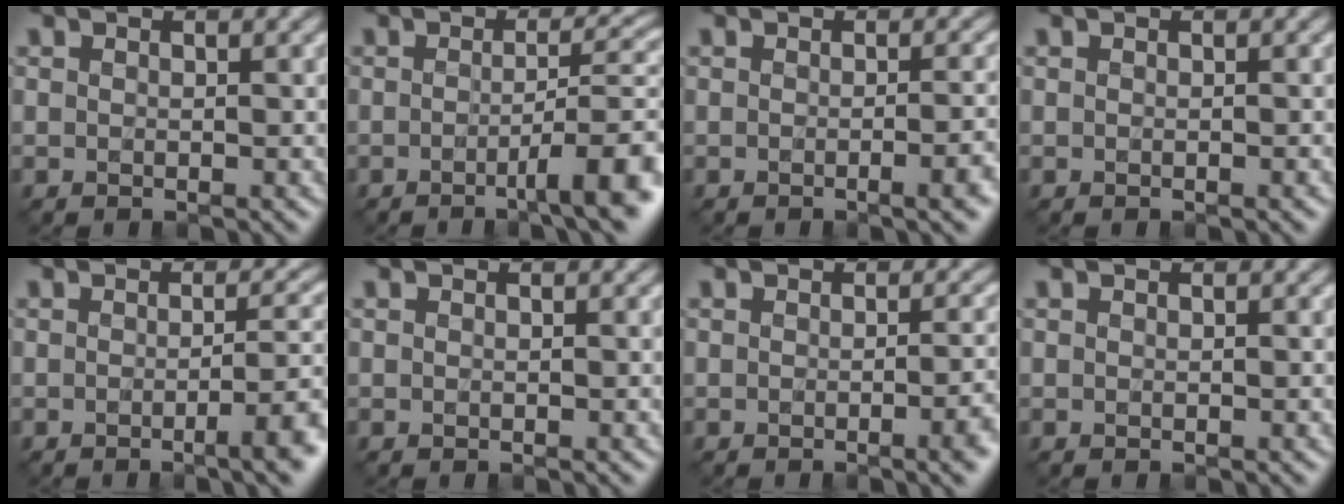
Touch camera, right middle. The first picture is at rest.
{"total": 6.8, "force": [-2.2, 1.3, 6.3], "torque": [-0.079, 0.003, -0.035]}
{"total": 3.2, "force": [-1.0, 1.0, 2.9], "torque": [-0.027, 0.000, -0.013]}
{"total": 0.6, "force": [-0.1, 0.2, 0.5], "torque": [0.001, -0.002, -0.004]}
{"total": 4.5, "force": [-1.4, 1.0, 4.1], "torque": [-0.049, 0.001, -0.024]}
{"total": 0.0}
{"total": 4.0, "force": [-1.1, 1.4, 3.6], "torque": [-0.030, -0.004, -0.011]}
{"total": 0.0}